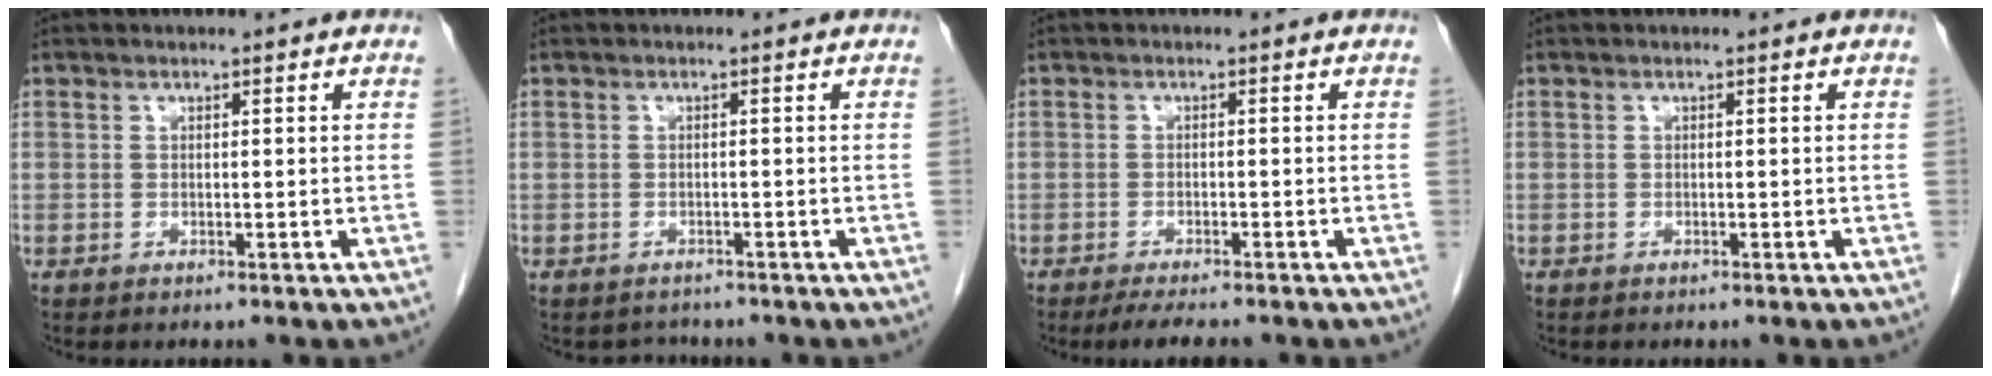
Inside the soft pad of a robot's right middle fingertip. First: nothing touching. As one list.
[{"total": 1.7, "force": [-1.5, 0.7, -0.2], "torque": [-0.002, -0.004, -0.023]}, {"total": 4.6, "force": [-3.8, 0.6, 2.5], "torque": [-0.037, -0.010, -0.056]}, {"total": 0.0}]